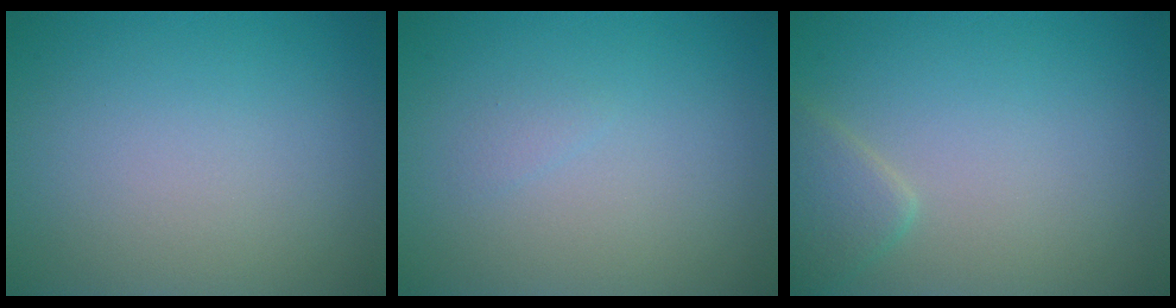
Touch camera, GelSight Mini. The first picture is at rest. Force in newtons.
{"total": 0.5, "press": 0.5, "slide": 0.0}
{"total": 2.1, "press": 2.1, "slide": 0.1}